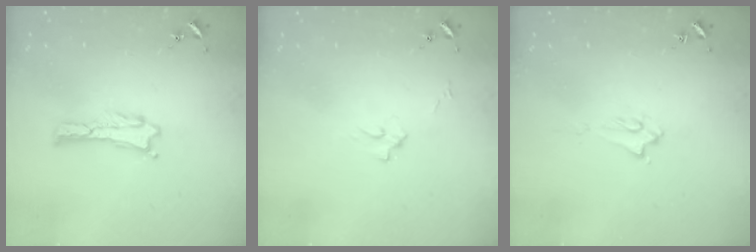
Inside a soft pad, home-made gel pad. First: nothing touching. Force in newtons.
{"total": 2.7, "press": 2.7, "slide": 0.3}
{"total": 1.9, "press": 1.8, "slide": 0.4}